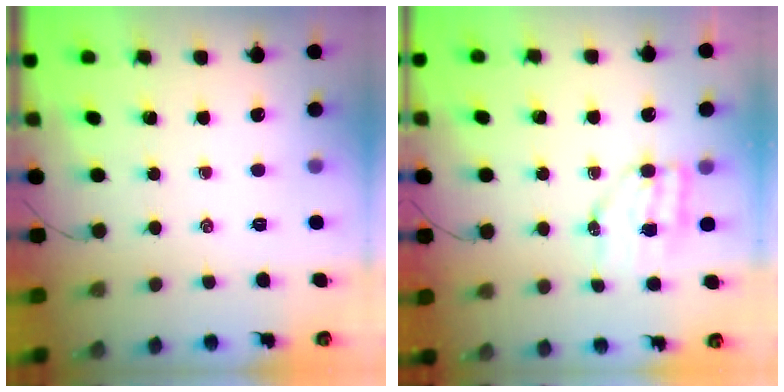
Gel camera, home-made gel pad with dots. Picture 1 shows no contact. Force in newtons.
{"total": 6.4, "press": 6.3, "slide": 0.8}